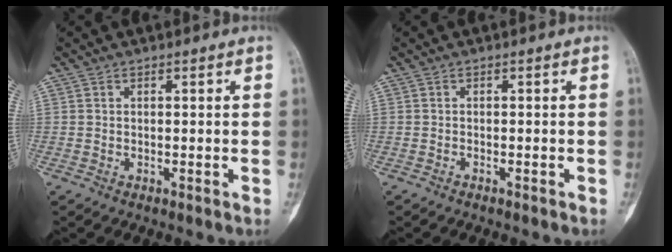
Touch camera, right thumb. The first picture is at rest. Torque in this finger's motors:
{"motor_torque": [0.43, 0.33, 0.01, -0.02, 0.03]}